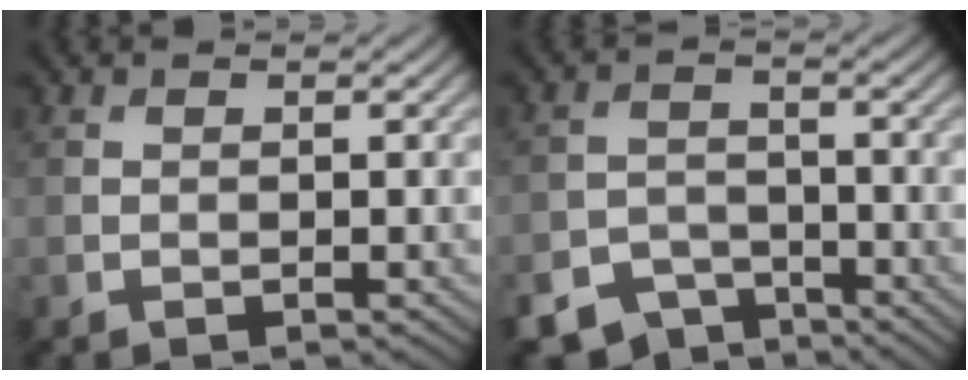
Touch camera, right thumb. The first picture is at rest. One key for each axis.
{"total": 6.2, "fx": -4.9, "fy": 3.2, "fz": 2.0, "tx": -0.040, "ty": -0.013, "tz": -0.091}